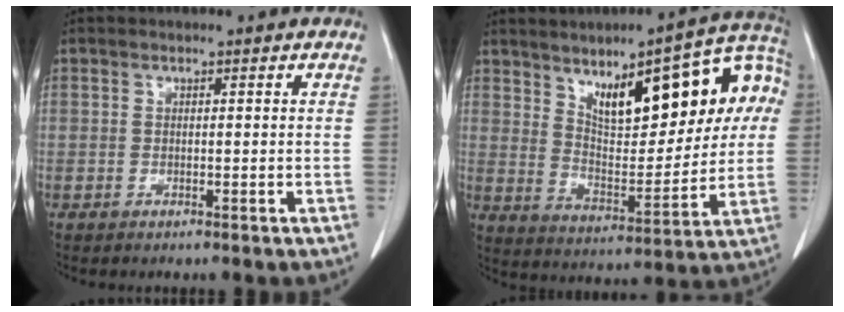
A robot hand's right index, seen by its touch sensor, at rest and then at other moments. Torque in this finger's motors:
{"motor_torque": [1.22, 0.91, 0.42, 0.09]}